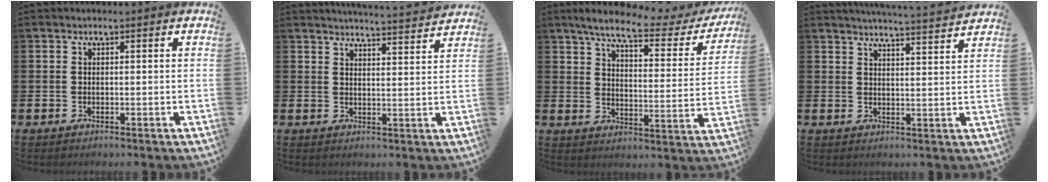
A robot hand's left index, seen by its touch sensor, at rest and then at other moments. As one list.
[{"total": 4.3, "force": [4.2, -0.6, 0.4], "torque": [-0.008, -0.035, 0.071]}, {"total": 7.4, "force": [6.0, 1.5, 3.9], "torque": [-0.094, -0.033, 0.096]}, {"total": 4.4, "force": [4.3, -0.8, 0.5], "torque": [-0.012, -0.034, 0.072]}]